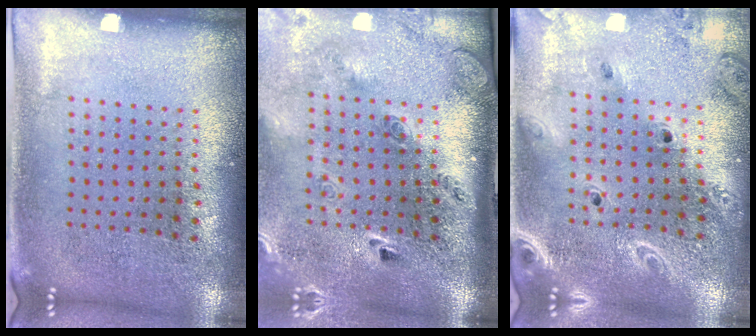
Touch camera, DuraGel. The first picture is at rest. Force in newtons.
{"total": 2.9, "press": 2.0, "slide": 2.1}
{"total": 2.0, "press": 1.8, "slide": 0.9}